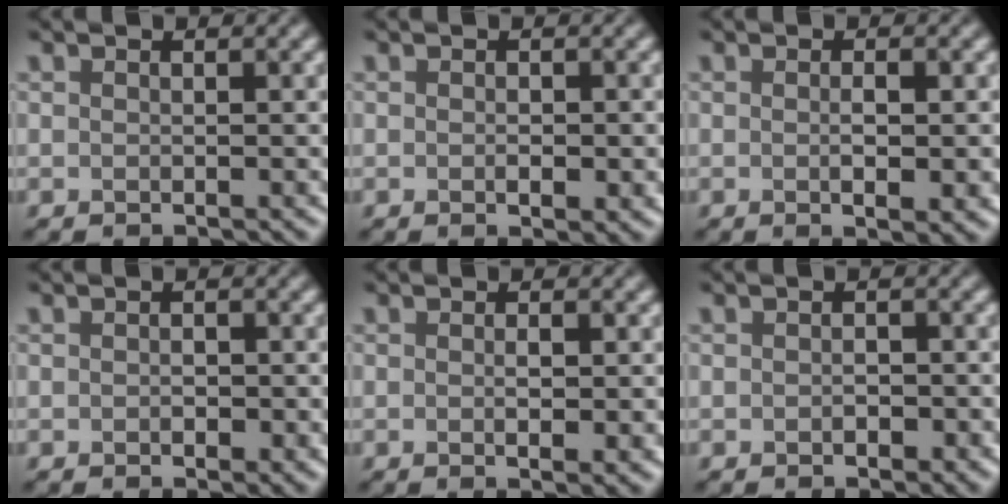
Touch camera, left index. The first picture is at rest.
{"total": 1.6, "force": [-0.9, 0.3, 1.2], "torque": [-0.020, 0.002, 0.003]}
{"total": 2.6, "force": [-0.9, 0.3, 2.4], "torque": [-0.035, 0.005, 0.003]}
{"total": 1.5, "force": [-1.0, 0.5, 1.0], "torque": [-0.014, 0.004, 0.001]}
{"total": 2.3, "force": [-0.8, 0.3, 2.1], "torque": [-0.029, 0.005, 0.003]}
{"total": 1.5, "force": [-1.2, 0.5, 0.8], "torque": [-0.014, 0.006, -0.005]}